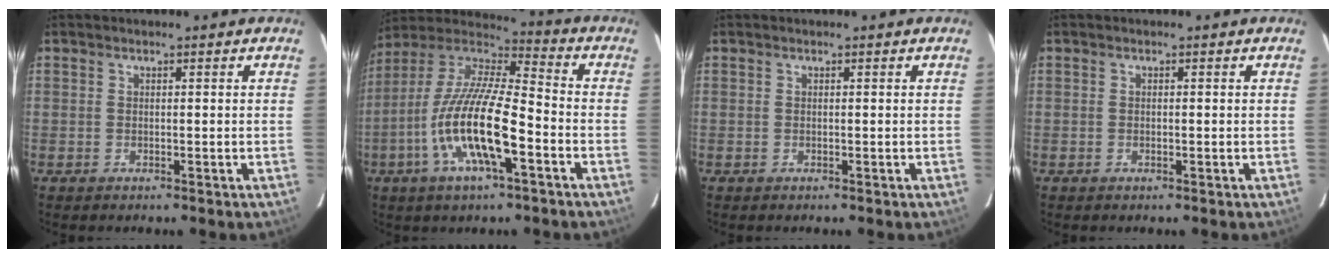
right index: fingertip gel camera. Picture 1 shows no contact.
{"total": 18.0, "force": [-6.6, 4.5, 16.2], "torque": [-0.315, -0.017, -0.132]}
{"total": 0.0}
{"total": 0.0}